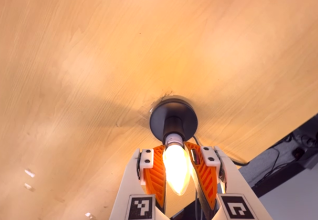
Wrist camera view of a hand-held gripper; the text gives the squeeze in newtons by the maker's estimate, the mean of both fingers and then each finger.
{"total": 24.5, "left": 21.4, "right": 27.6}